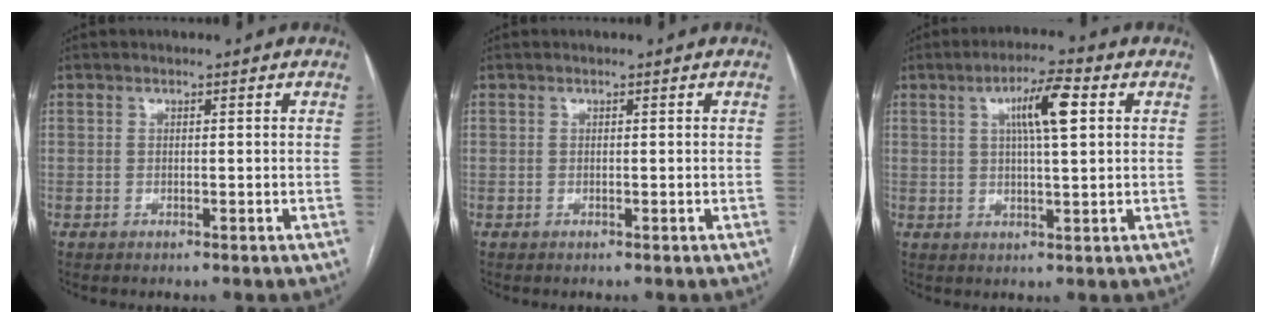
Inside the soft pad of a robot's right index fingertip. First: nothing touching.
{"total": 0.0}
{"total": 7.2, "force": [2.3, 0.8, 6.8], "torque": [-0.121, 0.011, 0.037]}